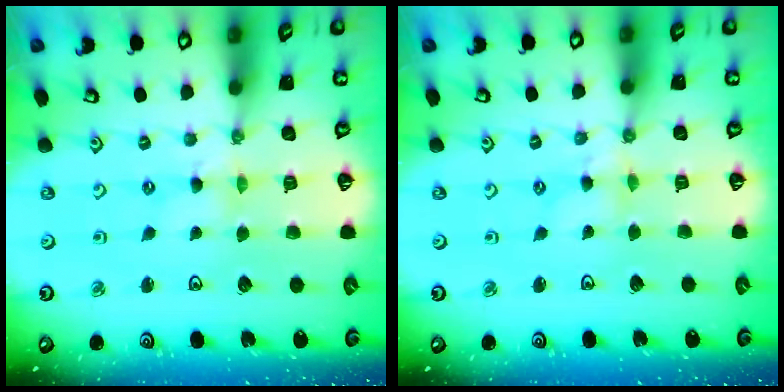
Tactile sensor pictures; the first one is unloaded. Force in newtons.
{"total": 2.7, "press": 2.7, "slide": 0.3}